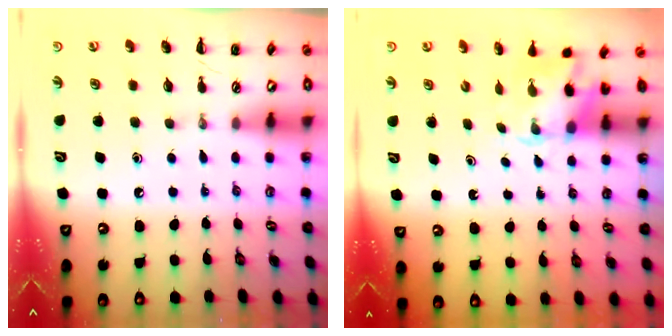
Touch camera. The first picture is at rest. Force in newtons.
{"total": 4.5, "press": 4.5, "slide": 0.3}